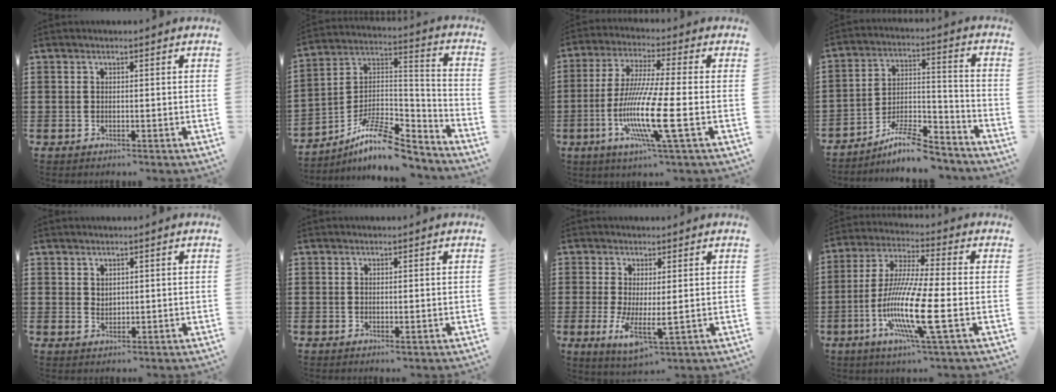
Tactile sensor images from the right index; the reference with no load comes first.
{"total": 11.6, "force": [-9.1, 3.4, 6.3], "torque": [-0.127, 0.024, -0.180]}
{"total": 12.9, "force": [-3.8, 0.5, 12.3], "torque": [-0.262, -0.023, -0.082]}
{"total": 9.7, "force": [-8.6, 1.8, 4.3], "torque": [-0.065, 0.027, -0.161]}
{"total": 1.4, "force": [1.1, 0.8, 0.3], "torque": [-0.007, 0.003, 0.021]}
{"total": 0.6, "force": [0.0, 0.0, 0.6], "torque": [-0.012, -0.004, 0.000]}
{"total": 5.3, "force": [-0.1, 1.7, 5.0], "torque": [-0.082, -0.019, 0.000]}
{"total": 13.5, "force": [-4.5, 1.3, 12.7], "torque": [-0.281, -0.023, -0.096]}